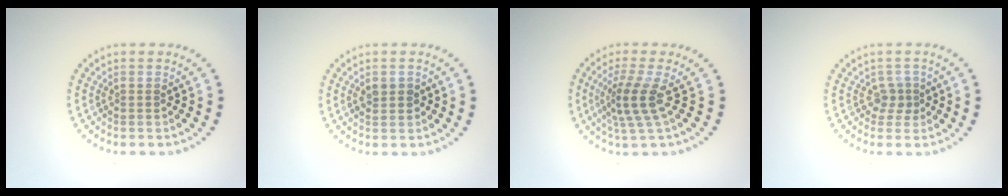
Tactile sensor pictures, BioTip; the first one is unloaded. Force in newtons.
{"total": 1.5, "press": 1.5, "slide": 0.2}
{"total": 3.3, "press": 2.3, "slide": 2.4}
{"total": 1.5, "press": 1.0, "slide": 1.1}